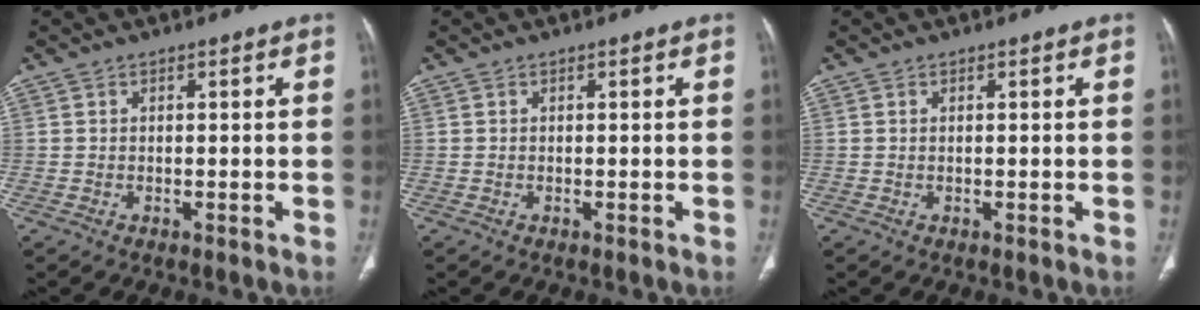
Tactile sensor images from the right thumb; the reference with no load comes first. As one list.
[{"total": 0.0}, {"total": 0.0}]